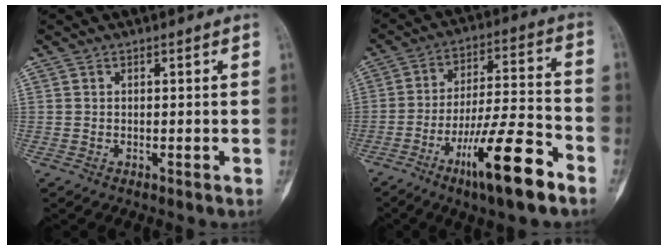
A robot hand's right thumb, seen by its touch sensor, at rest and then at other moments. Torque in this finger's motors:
{"motor_torque": [0.79, -0.08, 1.32, -0.73, 0.08]}